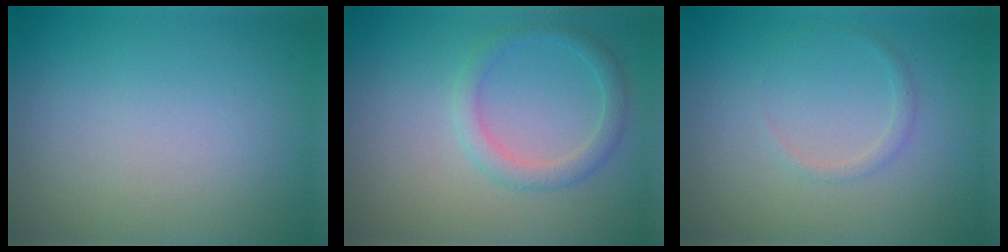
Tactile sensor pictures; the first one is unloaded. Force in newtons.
{"total": 2.2, "press": 2.2, "slide": 0.1}
{"total": 0.8, "press": 0.8, "slide": 0.0}